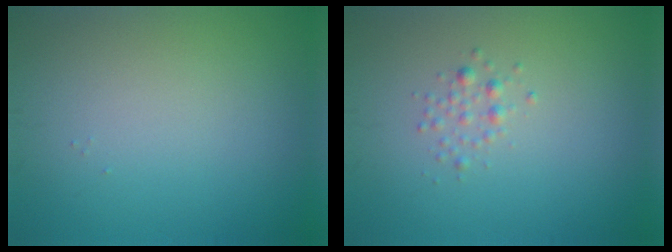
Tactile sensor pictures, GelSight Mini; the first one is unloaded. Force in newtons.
{"total": 1.1, "press": 1.1, "slide": 0.0}